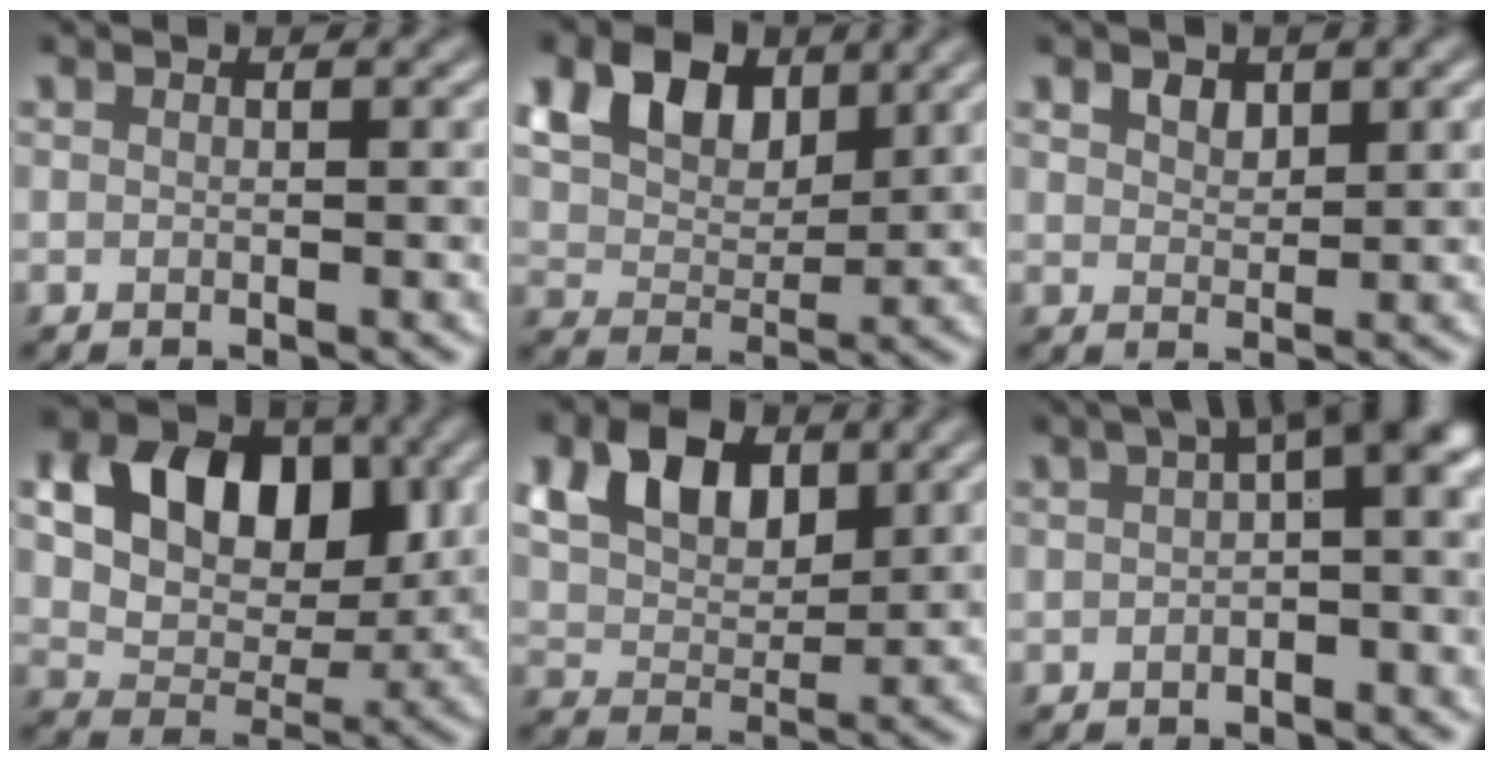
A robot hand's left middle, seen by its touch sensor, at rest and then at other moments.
{"total": 7.8, "force": [3.8, 5.0, 4.6], "torque": [-0.099, 0.017, 0.053]}
{"total": 1.5, "force": [1.0, 0.9, 0.7], "torque": [-0.013, 0.000, 0.020]}
{"total": 10.7, "force": [3.3, 7.7, 6.7], "torque": [-0.124, 0.024, 0.047]}
{"total": 6.4, "force": [2.8, 4.3, 4.0], "torque": [-0.088, 0.000, 0.046]}
{"total": 5.8, "force": [1.0, 2.1, 5.3], "torque": [-0.053, 0.023, 0.002]}